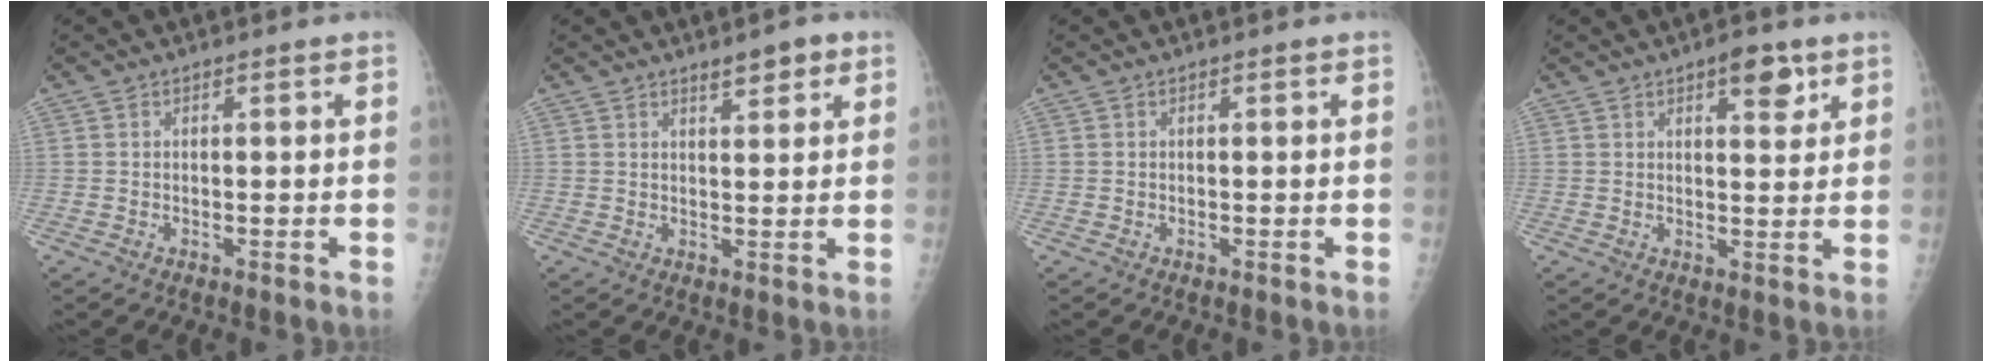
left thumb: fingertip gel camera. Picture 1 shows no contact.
{"total": 3.6, "force": [2.4, 1.2, 2.4], "torque": [-0.023, -0.014, 0.033]}
{"total": 0.0}
{"total": 5.7, "force": [3.2, 2.4, 4.1], "torque": [-0.038, -0.015, 0.042]}